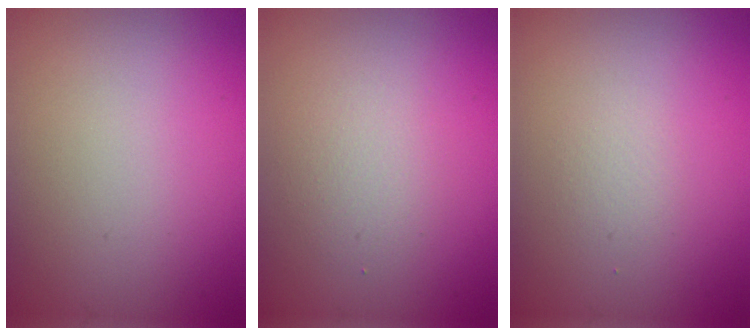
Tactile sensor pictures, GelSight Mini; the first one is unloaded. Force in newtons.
{"total": 2.1, "press": 2.1, "slide": 0.1}
{"total": 1.0, "press": 1.0, "slide": 0.1}